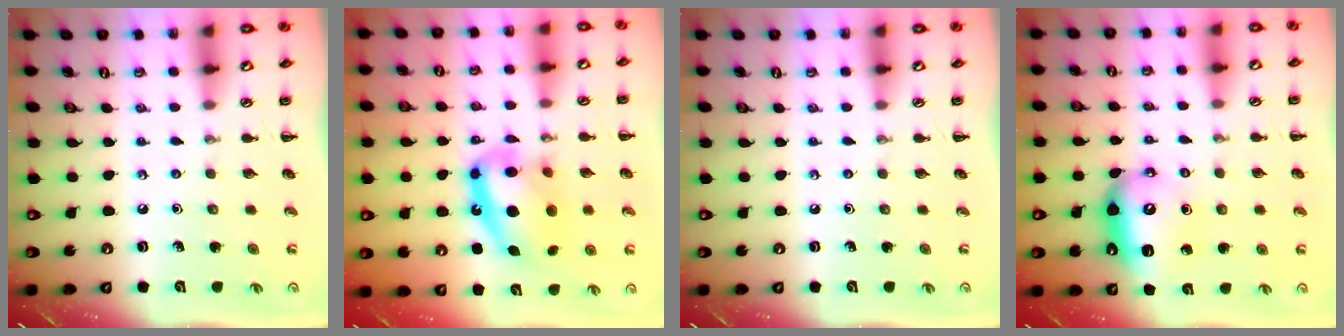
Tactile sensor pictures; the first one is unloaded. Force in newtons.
{"total": 16.0, "press": 15.4, "slide": 4.4}
{"total": 0.0}
{"total": 9.5, "press": 9.5, "slide": 1.1}